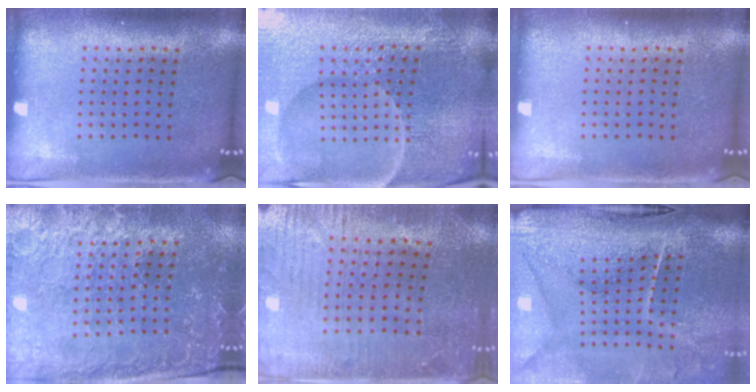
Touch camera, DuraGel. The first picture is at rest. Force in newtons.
{"total": 5.4, "press": 5.1, "slide": 1.7}
{"total": 0.0}
{"total": 1.7, "press": 1.7, "slide": 0.3}
{"total": 1.1, "press": 1.0, "slide": 0.4}
{"total": 4.8, "press": 3.8, "slide": 3.0}